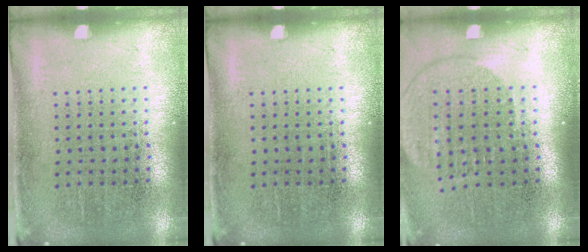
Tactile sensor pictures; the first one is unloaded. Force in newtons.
{"total": 0.0}
{"total": 1.8, "press": 1.5, "slide": 0.9}